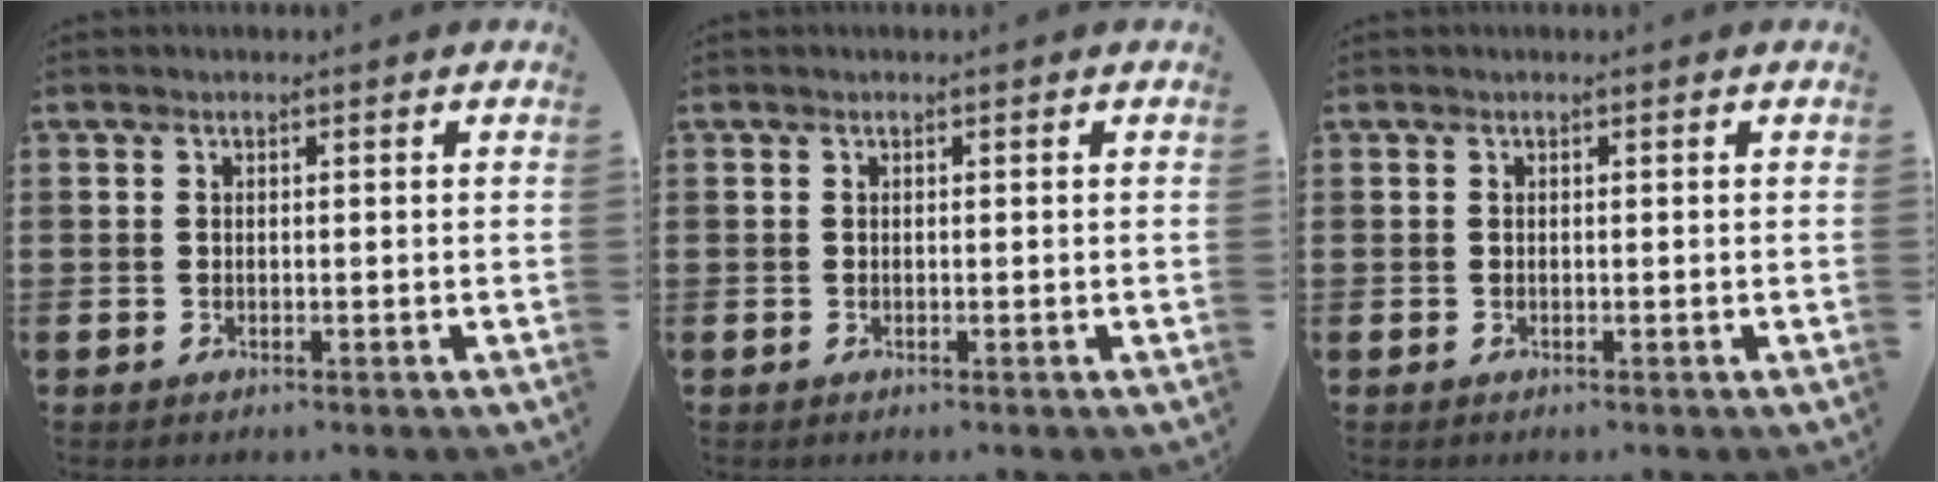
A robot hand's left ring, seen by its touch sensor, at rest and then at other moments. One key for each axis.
{"total": 0.0}
{"total": 0.0}